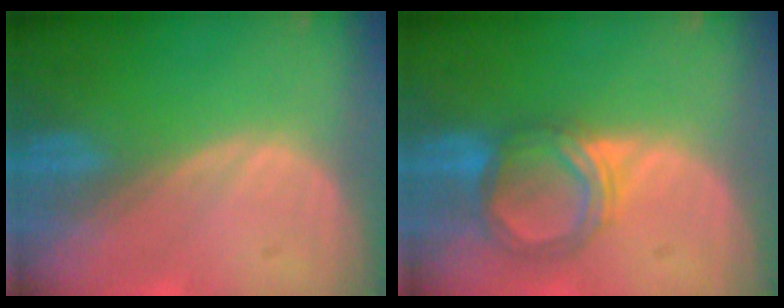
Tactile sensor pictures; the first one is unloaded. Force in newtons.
{"total": 5.5, "press": 5.4, "slide": 1.2}